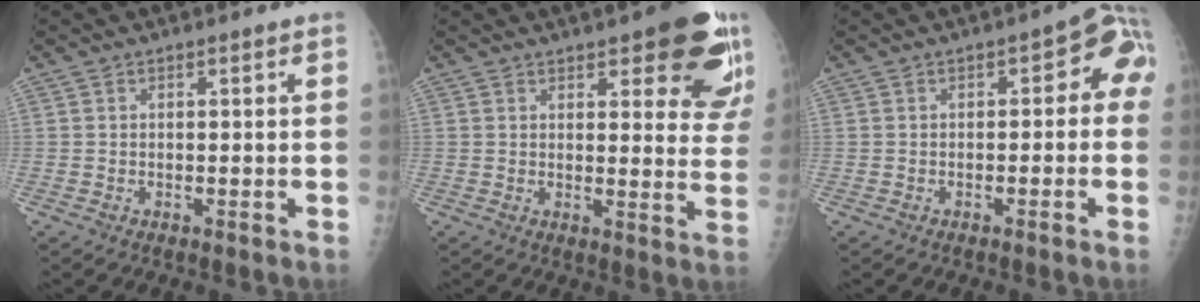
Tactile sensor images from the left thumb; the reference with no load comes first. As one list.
[{"total": 14.7, "force": [8.4, 5.0, 11.0], "torque": [-0.089, -0.043, 0.094]}, {"total": 5.9, "force": [-1.1, 3.5, 4.7], "torque": [-0.024, 0.039, -0.024]}]